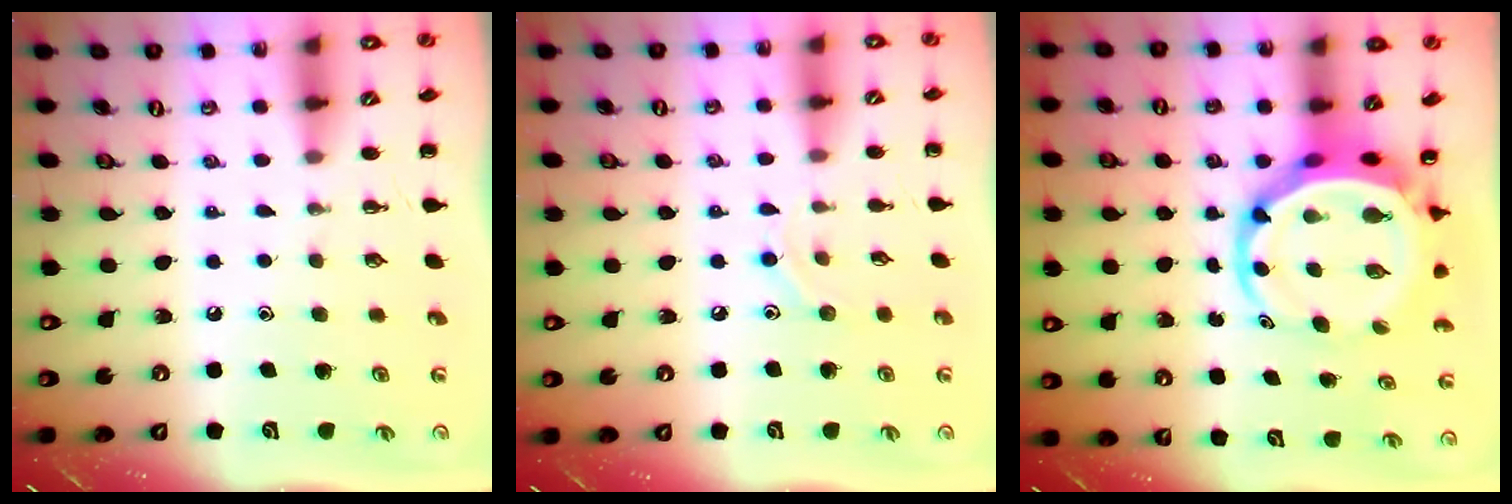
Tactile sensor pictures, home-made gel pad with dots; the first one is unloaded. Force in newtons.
{"total": 6.3, "press": 6.0, "slide": 1.7}
{"total": 8.5, "press": 8.0, "slide": 2.9}